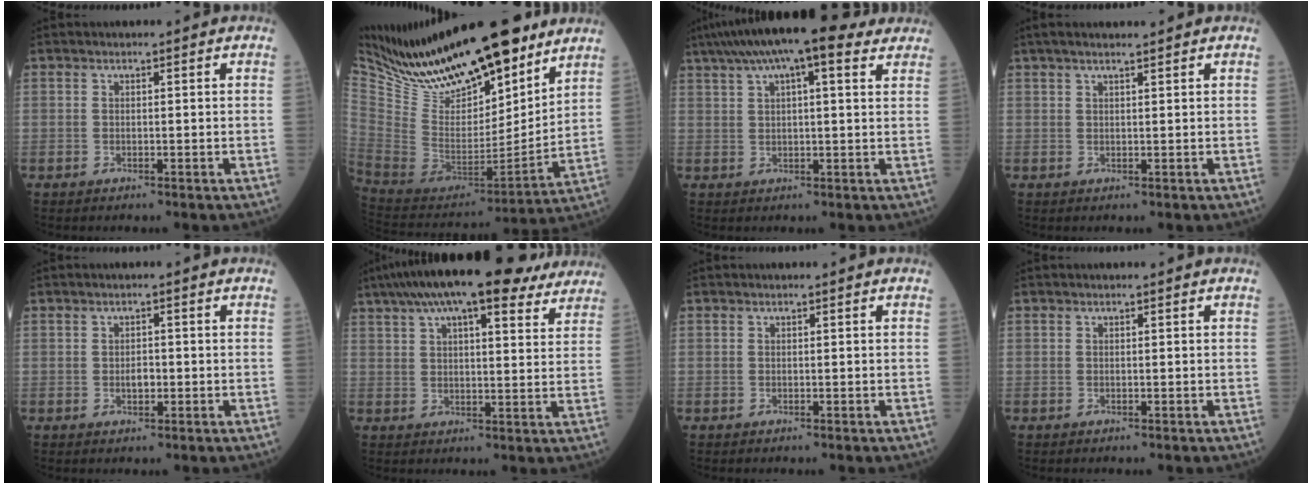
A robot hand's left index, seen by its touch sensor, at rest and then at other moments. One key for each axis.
{"total": 24.1, "fx": 19.2, "fy": 6.6, "fz": 12.9, "tx": -0.221, "ty": -0.018, "tz": 0.333}
{"total": 15.0, "fx": 10.4, "fy": 3.3, "fz": 10.4, "tx": -0.189, "ty": 0.053, "tz": 0.157}
{"total": 5.2, "fx": 4.2, "fy": 0.2, "fz": 3.1, "tx": -0.046, "ty": 0.027, "tz": 0.070}
{"total": 1.7, "fx": -0.2, "fy": 0.9, "fz": 1.5, "tx": -0.025, "ty": 0.001, "tz": -0.002}
{"total": 21.8, "fx": 16.8, "fy": 5.6, "fz": 12.7, "tx": -0.219, "ty": 0.059, "tz": 0.231}
{"total": 0.0}
{"total": 0.0}